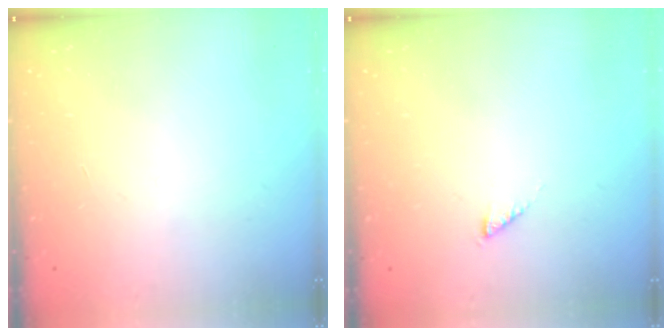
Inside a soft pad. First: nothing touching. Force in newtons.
{"total": 1.2, "press": 1.2, "slide": 0.3}